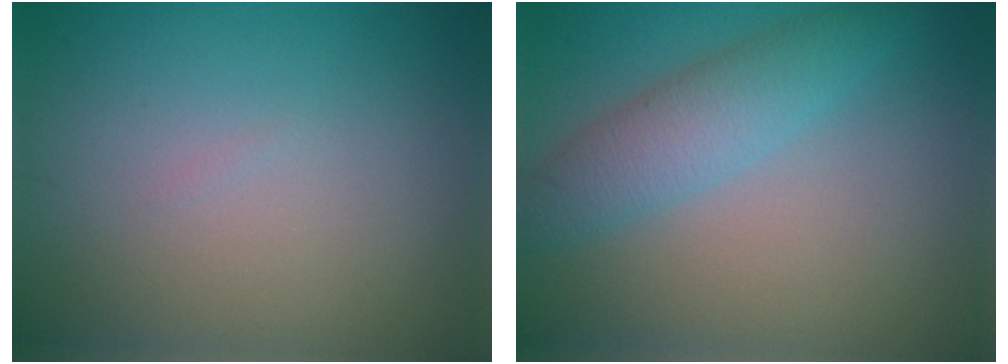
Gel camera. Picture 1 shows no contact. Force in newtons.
{"total": 3.8, "press": 3.8, "slide": 0.1}